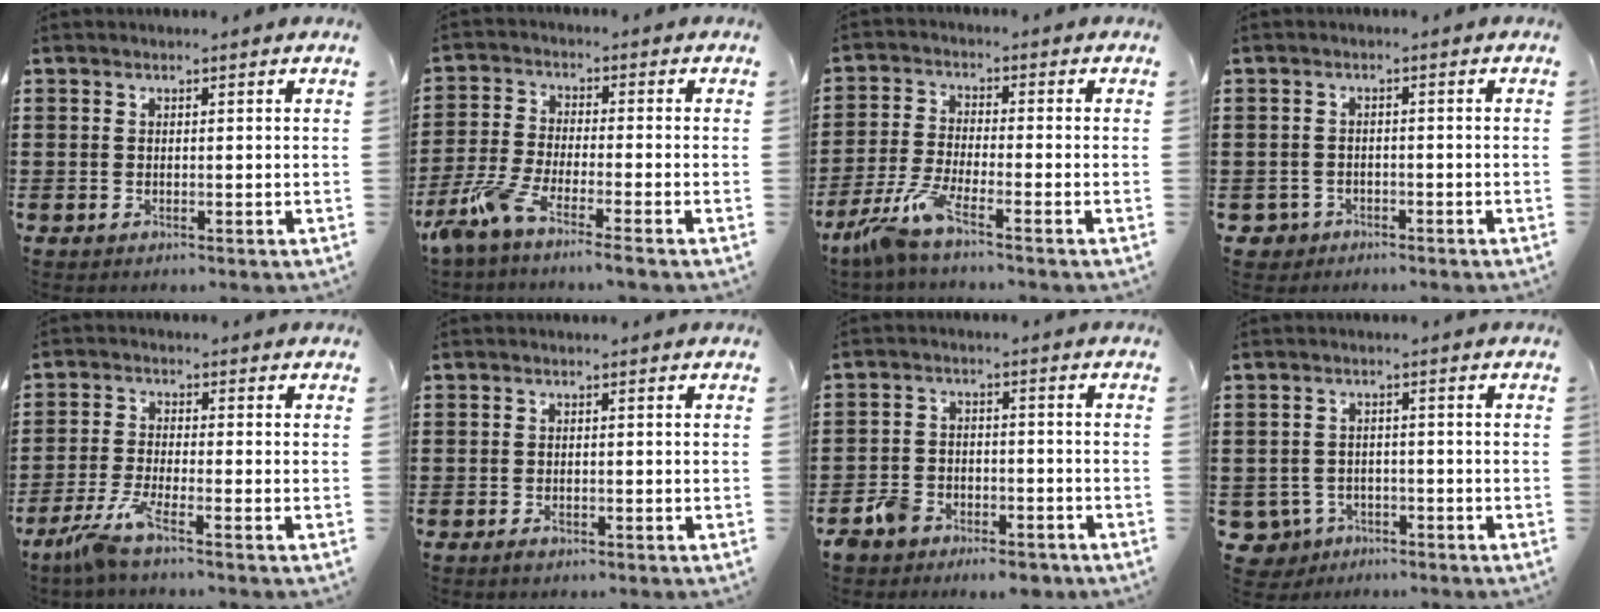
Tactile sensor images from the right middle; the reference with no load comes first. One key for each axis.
{"total": 5.9, "fx": -4.8, "fy": 0.1, "fz": 3.4, "tx": -0.104, "ty": -0.024, "tz": -0.101}
{"total": 6.2, "fx": -4.6, "fy": 0.3, "fz": 4.1, "tx": -0.107, "ty": -0.022, "tz": -0.094}
{"total": 2.0, "fx": -1.5, "fy": 1.2, "fz": 0.0, "tx": -0.014, "ty": -0.003, "tz": -0.038}
{"total": 4.8, "fx": -3.4, "fy": 0.0, "fz": 3.4, "tx": -0.091, "ty": -0.019, "tz": -0.069}
{"total": 0.8, "fx": -0.6, "fy": 0.3, "fz": 0.4, "tx": -0.010, "ty": -0.003, "tz": -0.011}
{"total": 5.2, "fx": -4.6, "fy": 2.2, "fz": 1.4, "tx": -0.050, "ty": 0.005, "tz": -0.098}
{"total": 3.0, "fx": -2.3, "fy": 1.8, "fz": 0.4, "tx": -0.032, "ty": -0.004, "tz": -0.053}